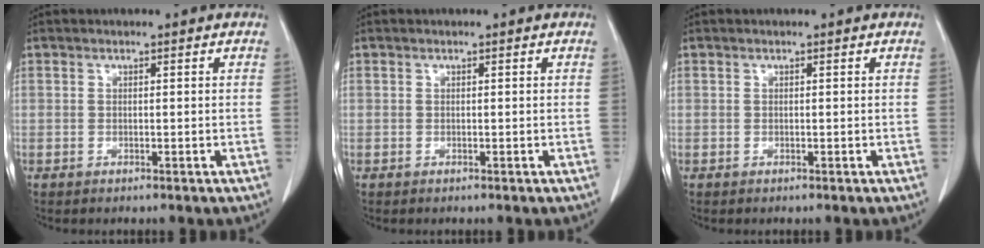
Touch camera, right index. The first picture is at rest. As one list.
[{"total": 0.0}, {"total": 0.0}]